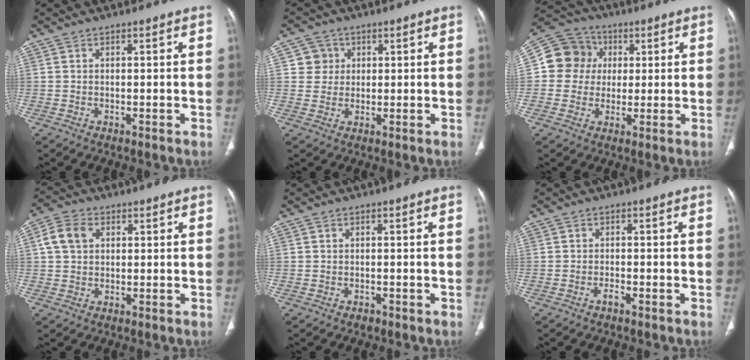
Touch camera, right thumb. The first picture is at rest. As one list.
[{"total": 4.2, "force": [1.2, 4.0, 0.3], "torque": [0.023, 0.000, 0.016]}, {"total": 10.1, "force": [1.4, 9.5, 3.1], "torque": [-0.031, 0.012, 0.016]}, {"total": 5.8, "force": [1.5, 4.3, 3.5], "torque": [-0.064, 0.010, 0.027]}, {"total": 0.9, "force": [-0.6, 0.6, 0.3], "torque": [-0.004, 0.001, -0.009]}, {"total": 1.2, "force": [-0.9, 0.2, 0.7], "torque": [-0.015, 0.006, -0.018]}]